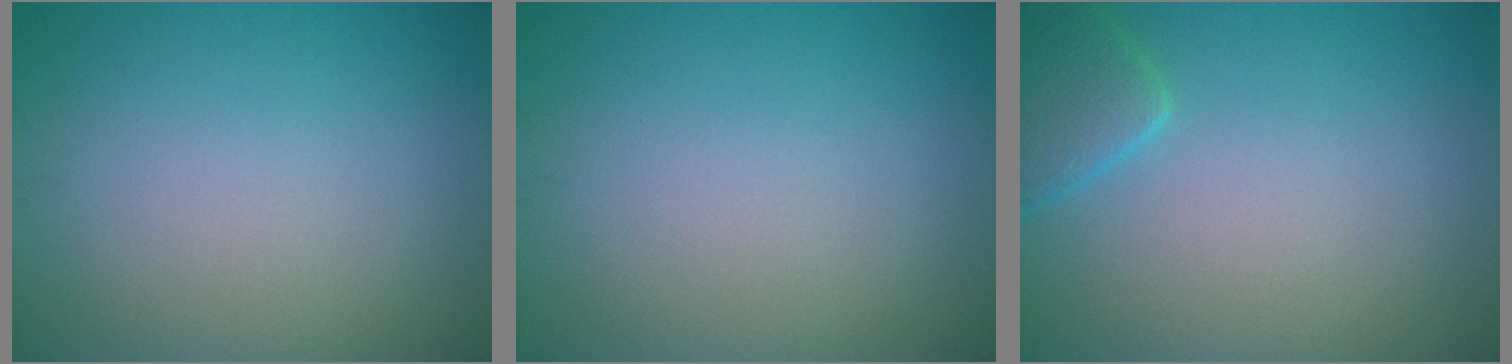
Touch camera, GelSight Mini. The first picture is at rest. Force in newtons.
{"total": 0.0}
{"total": 2.4, "press": 2.4, "slide": 0.3}